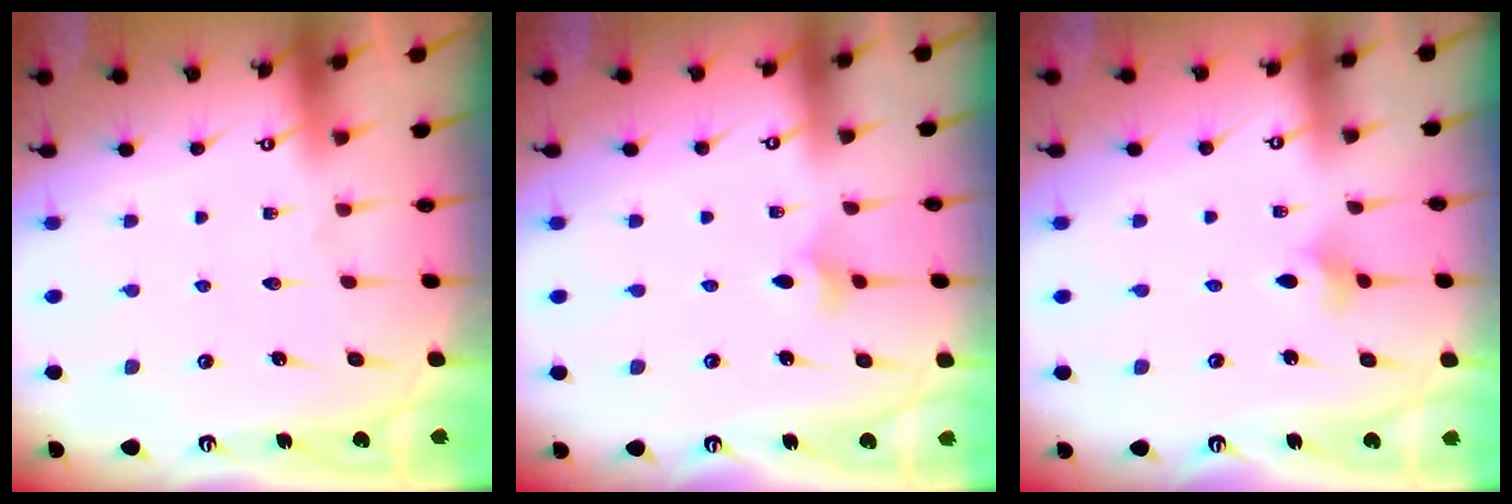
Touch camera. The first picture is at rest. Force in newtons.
{"total": 2.9, "press": 2.9, "slide": 0.5}
{"total": 2.0, "press": 2.0, "slide": 0.4}